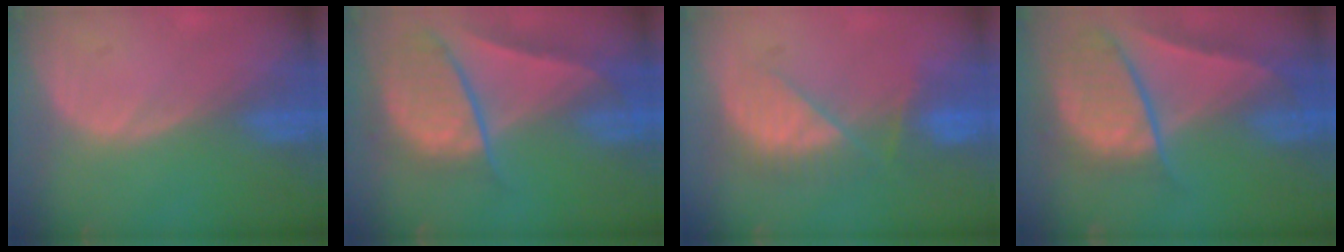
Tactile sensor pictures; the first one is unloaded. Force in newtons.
{"total": 9.4, "press": 7.9, "slide": 5.1}
{"total": 7.2, "press": 7.0, "slide": 1.7}
{"total": 10.1, "press": 8.3, "slide": 5.7}